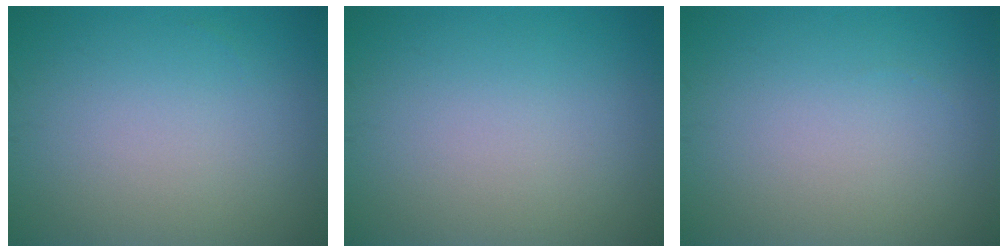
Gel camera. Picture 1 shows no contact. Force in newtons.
{"total": 0.0}
{"total": 0.0}